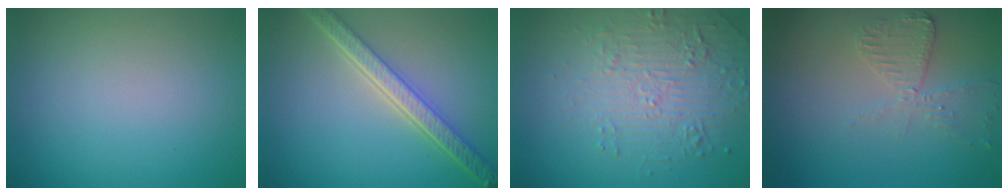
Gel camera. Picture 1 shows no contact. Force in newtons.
{"total": 5.5, "press": 4.0, "slide": 3.8}
{"total": 4.9, "press": 3.7, "slide": 3.2}
{"total": 2.9, "press": 2.8, "slide": 0.6}